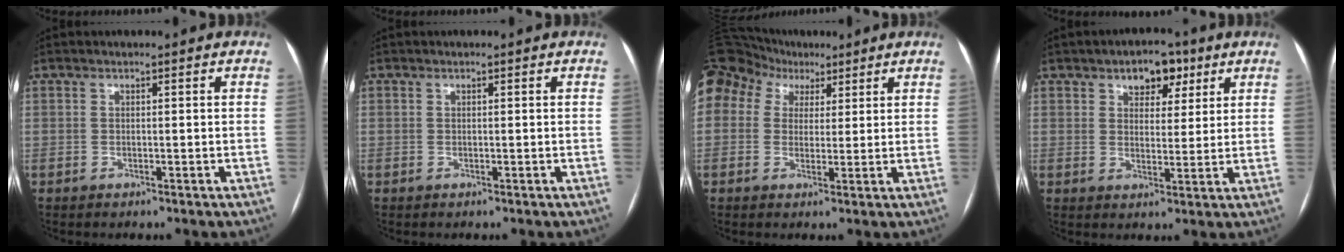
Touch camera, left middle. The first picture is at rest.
{"total": 0.0}
{"total": 23.5, "force": [11.7, 18.2, 9.2], "torque": [-0.302, 0.112, 0.223]}
{"total": 6.2, "force": [3.6, 3.6, 3.6], "torque": [-0.045, 0.015, 0.053]}